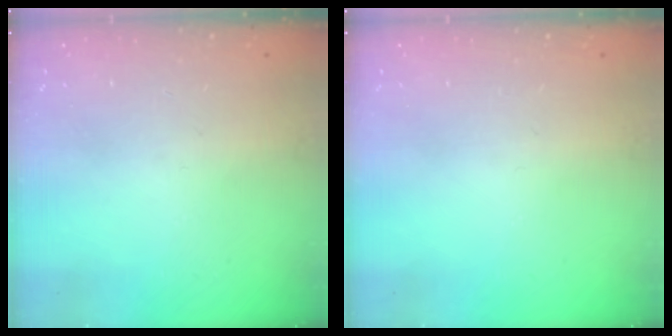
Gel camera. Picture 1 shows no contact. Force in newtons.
{"total": 0.0}